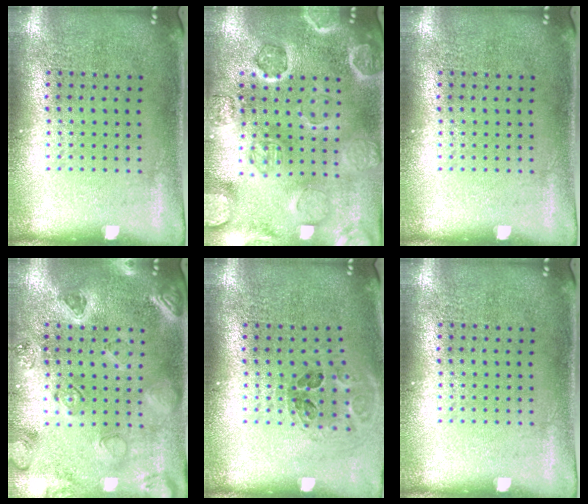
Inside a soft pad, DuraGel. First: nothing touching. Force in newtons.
{"total": 2.5, "press": 2.5, "slide": 0.4}
{"total": 0.0}
{"total": 1.1, "press": 1.1, "slide": 0.2}
{"total": 1.0, "press": 1.0, "slide": 0.1}
{"total": 0.0}